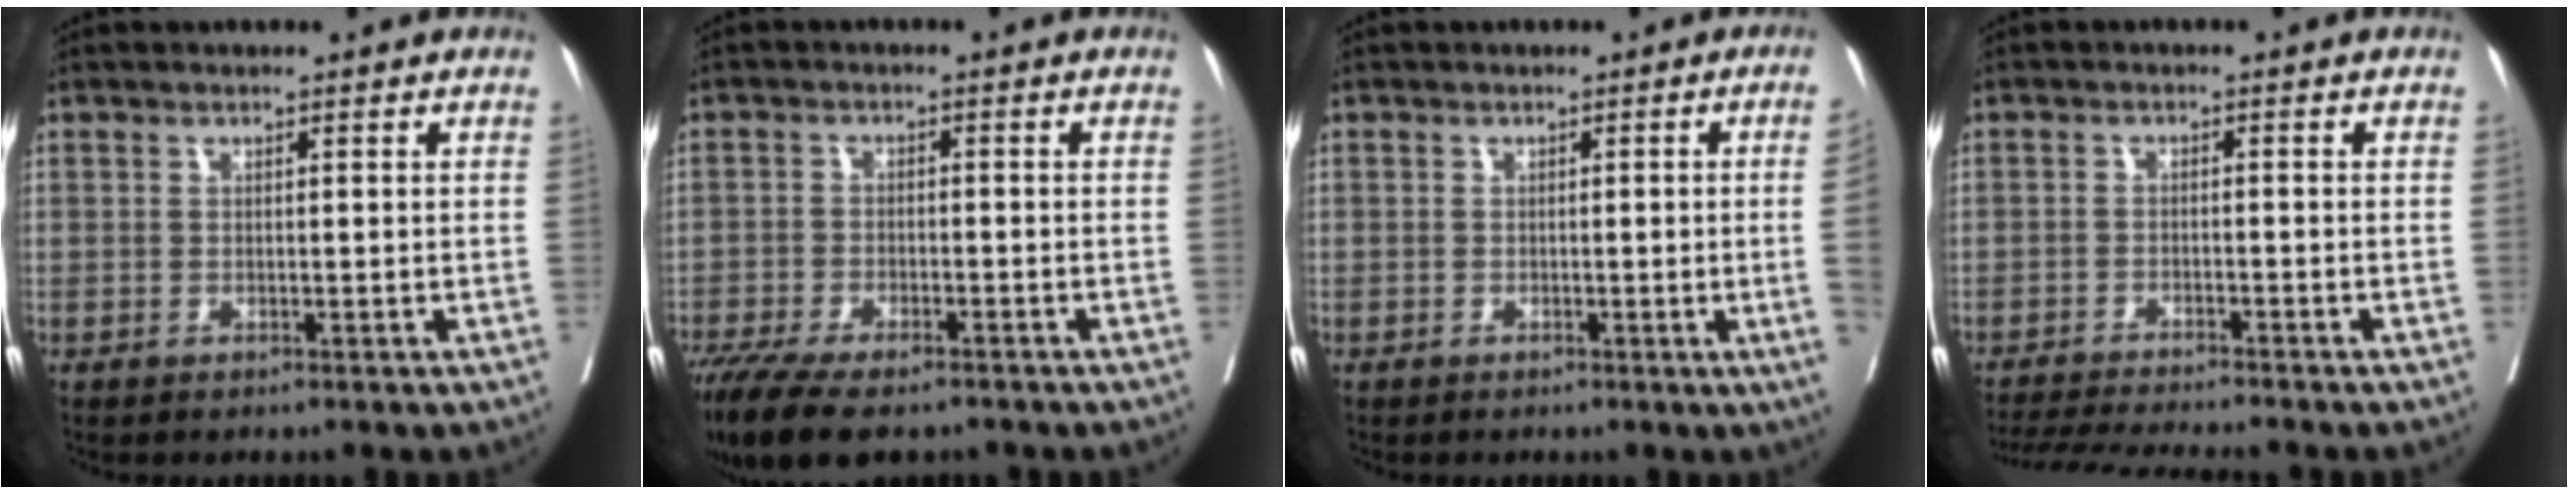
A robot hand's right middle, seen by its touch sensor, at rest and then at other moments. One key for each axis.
{"total": 13.2, "fx": -10.3, "fy": 4.1, "fz": 7.1, "tx": -0.147, "ty": -0.019, "tz": -0.163}
{"total": 3.5, "fx": -0.5, "fy": -1.2, "fz": 3.2, "tx": -0.035, "ty": -0.006, "tz": -0.006}
{"total": 10.3, "fx": -9.6, "fy": -0.3, "fz": 3.8, "tx": -0.056, "ty": -0.015, "tz": -0.149}